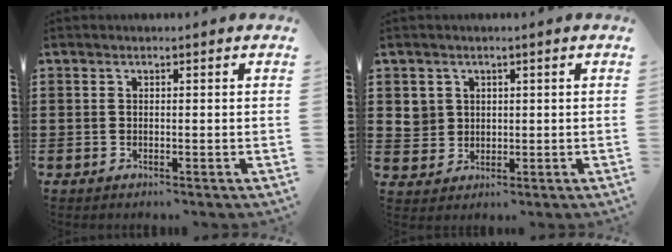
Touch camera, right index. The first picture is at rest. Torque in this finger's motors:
{"motor_torque": [-0.02, 0.11, 0.00, 0.00]}